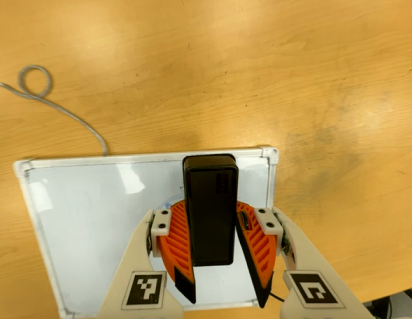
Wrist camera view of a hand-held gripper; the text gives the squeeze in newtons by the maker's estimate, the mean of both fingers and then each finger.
{"total": 9.6, "left": 11.0, "right": 8.1}